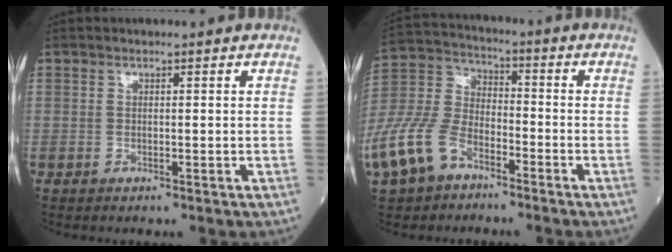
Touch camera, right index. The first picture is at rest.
{"total": 12.3, "force": [-7.1, 6.7, 7.5], "torque": [-0.192, 0.000, -0.146]}